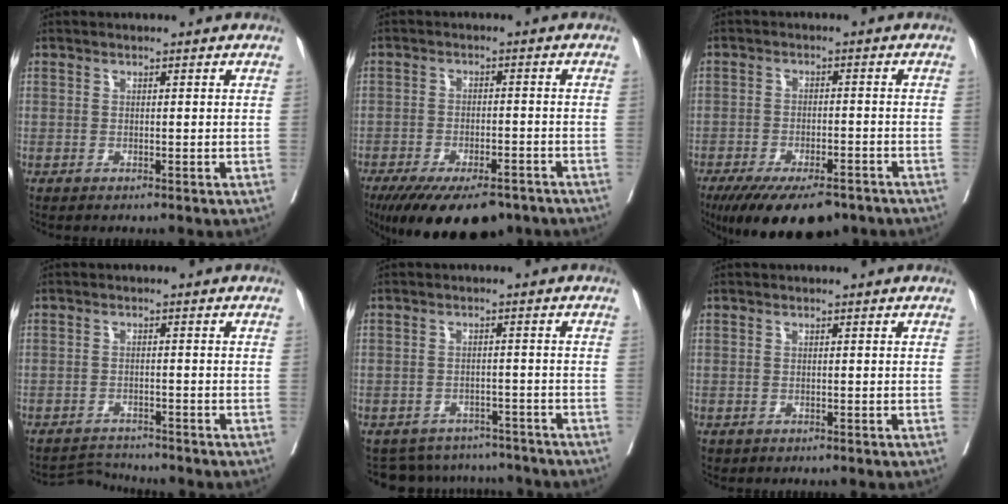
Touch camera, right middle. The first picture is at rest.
{"total": 14.0, "force": [-10.5, 5.5, 7.5], "torque": [-0.128, -0.017, -0.153]}
{"total": 12.6, "force": [-9.4, 4.8, 6.9], "torque": [-0.111, -0.013, -0.141]}
{"total": 3.3, "force": [-3.1, -0.5, -1.1], "torque": [0.018, -0.010, -0.050]}
{"total": 9.6, "force": [-8.9, 3.4, 0.1], "torque": [-0.003, 0.018, -0.110]}
{"total": 0.6, "force": [-0.3, 0.4, 0.0], "torque": [-0.012, 0.001, -0.002]}